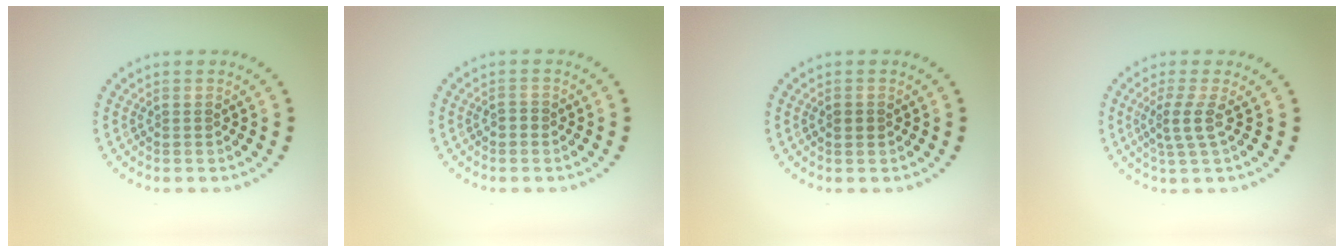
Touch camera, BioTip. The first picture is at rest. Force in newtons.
{"total": 0.9, "press": 0.8, "slide": 0.2}
{"total": 1.1, "press": 1.1, "slide": 0.1}
{"total": 2.2, "press": 1.6, "slide": 1.5}